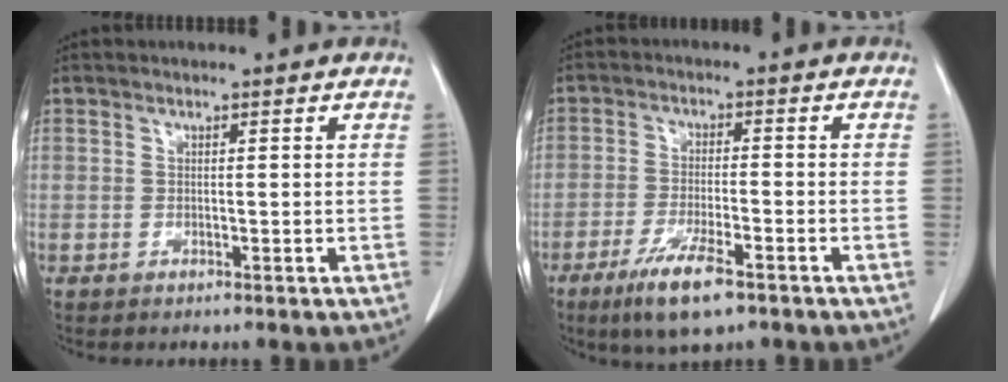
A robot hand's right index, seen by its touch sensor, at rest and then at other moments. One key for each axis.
{"total": 8.1, "fx": -5.1, "fy": 1.3, "fz": 6.1, "tx": -0.118, "ty": -0.016, "tz": -0.085}